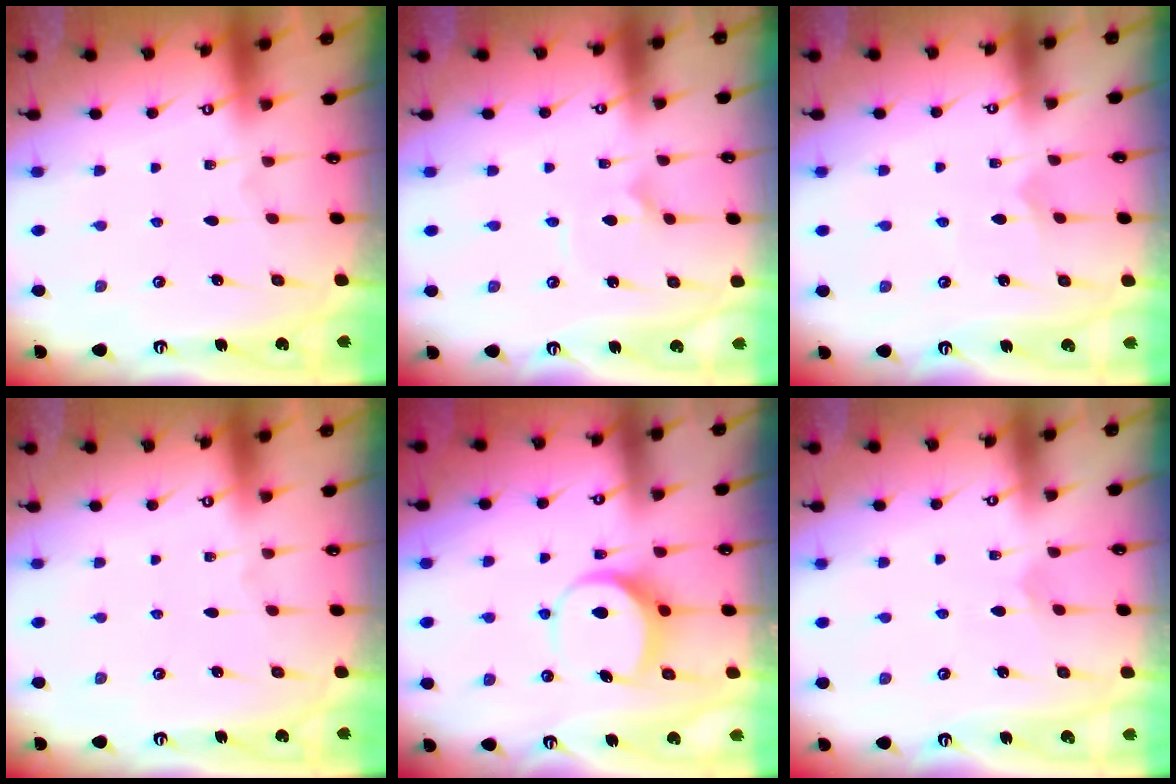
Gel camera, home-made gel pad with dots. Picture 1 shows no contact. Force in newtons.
{"total": 2.3, "press": 2.3, "slide": 0.2}
{"total": 2.6, "press": 2.6, "slide": 0.2}
{"total": 0.0}
{"total": 7.0, "press": 7.0, "slide": 0.6}
{"total": 3.1, "press": 3.1, "slide": 0.2}